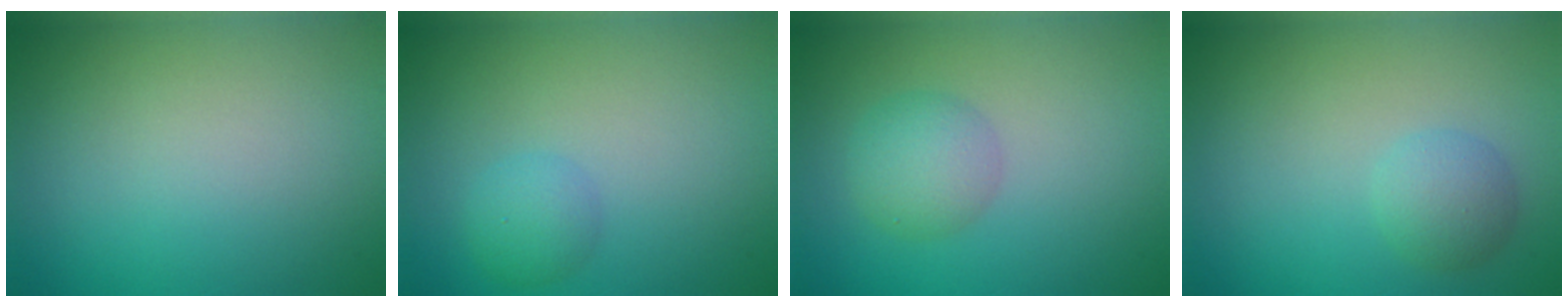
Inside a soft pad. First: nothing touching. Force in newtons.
{"total": 1.8, "press": 1.8, "slide": 0.1}
{"total": 3.0, "press": 3.0, "slide": 0.1}
{"total": 2.2, "press": 2.2, "slide": 0.1}